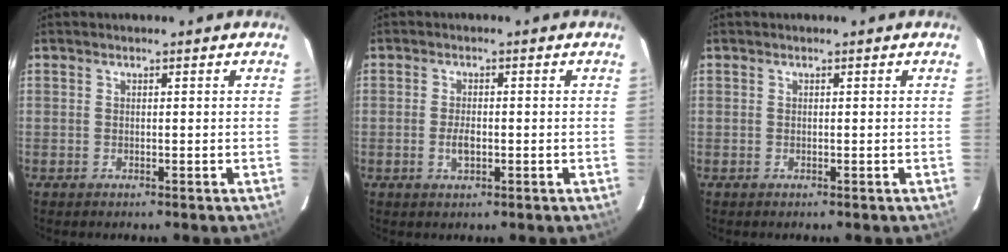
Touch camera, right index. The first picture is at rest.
{"total": 2.8, "force": [-0.7, 1.4, 2.3], "torque": [-0.043, -0.001, -0.012]}
{"total": 0.0}